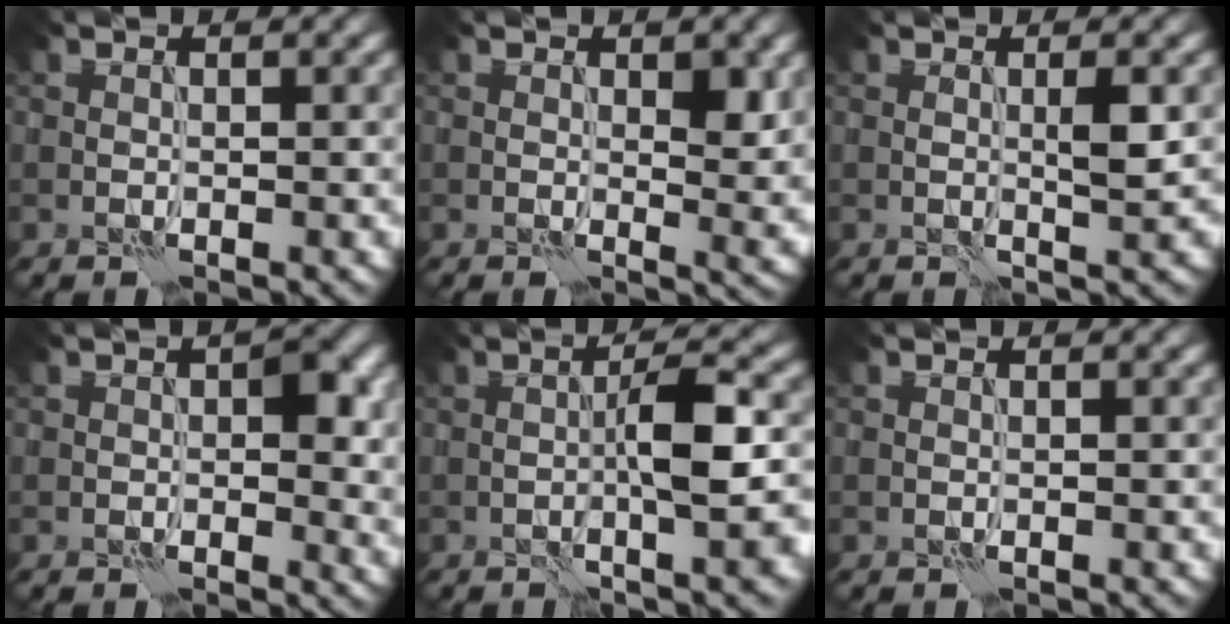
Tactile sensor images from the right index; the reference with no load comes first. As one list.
[{"total": 2.8, "force": [0.6, 1.2, 2.5], "torque": [-0.030, -0.006, 0.011]}, {"total": 1.9, "force": [0.1, 0.2, 1.9], "torque": [-0.036, 0.000, 0.001]}, {"total": 3.8, "force": [0.4, 2.0, 3.2], "torque": [-0.029, -0.001, 0.003]}, {"total": 5.9, "force": [-0.9, 0.9, 5.7], "torque": [-0.094, 0.012, -0.018]}, {"total": 0.0}]